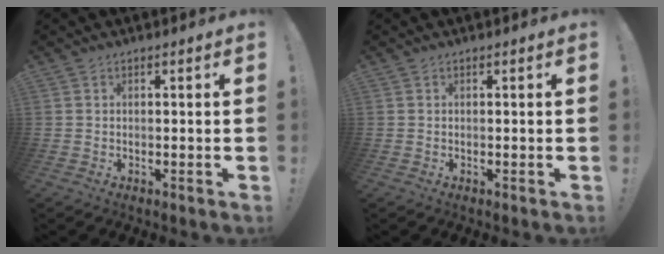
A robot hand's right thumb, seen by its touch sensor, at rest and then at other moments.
{"total": 0.0}